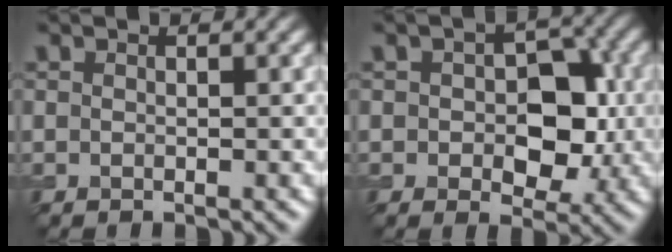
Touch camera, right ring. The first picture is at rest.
{"total": 6.4, "force": [-0.1, 4.0, 5.0], "torque": [-0.063, -0.003, -0.002]}